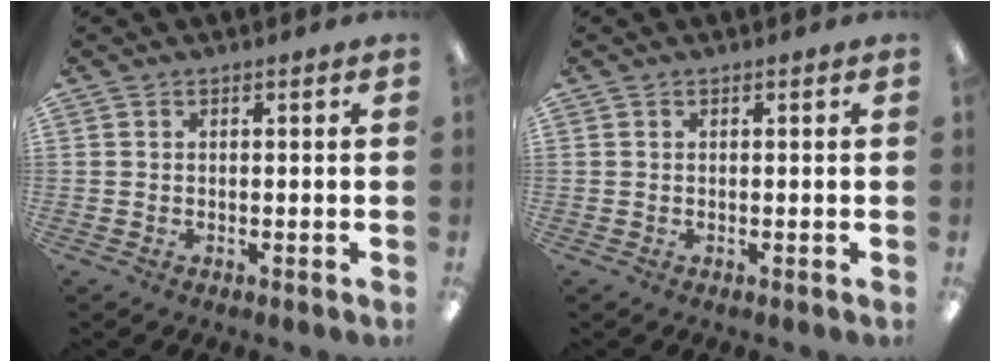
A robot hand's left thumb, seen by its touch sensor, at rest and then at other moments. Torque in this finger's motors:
{"motor_torque": [0.00, 0.00, 0.00, 0.00, 0.00]}